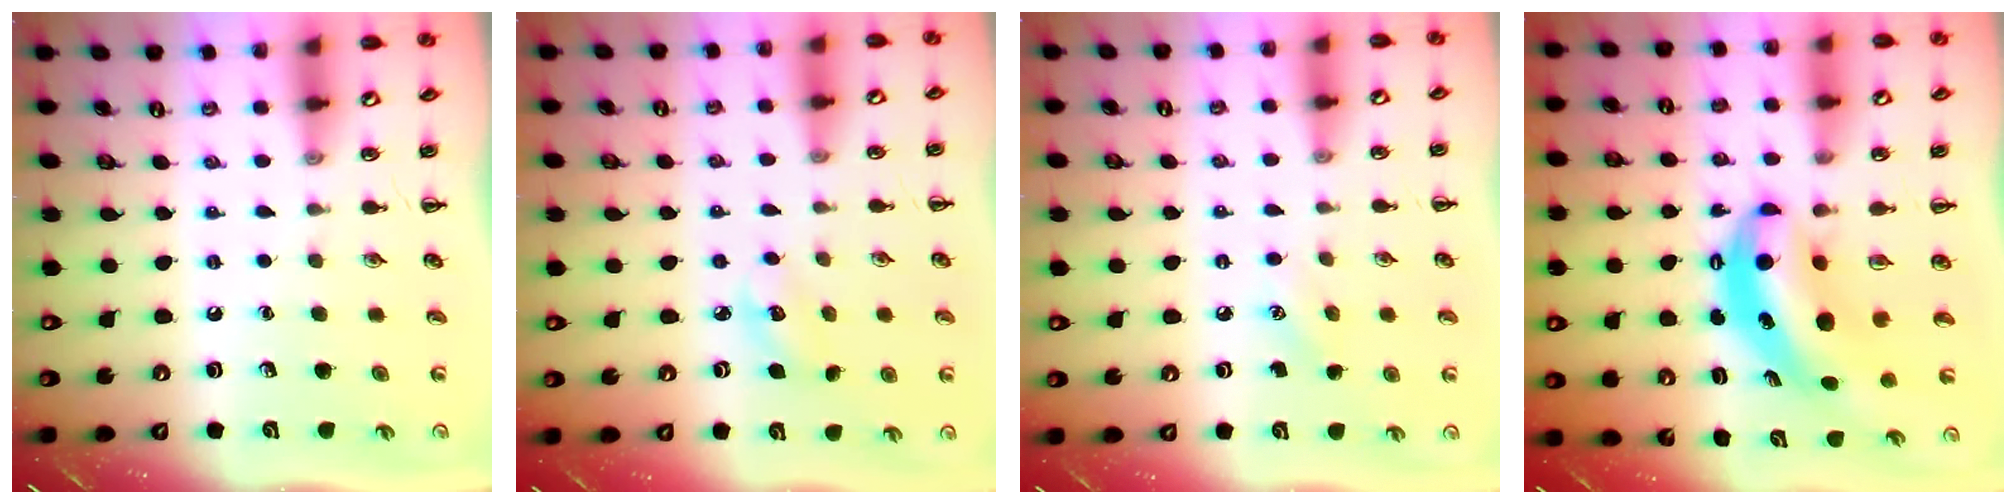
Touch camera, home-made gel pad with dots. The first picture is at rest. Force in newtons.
{"total": 3.8, "press": 3.7, "slide": 1.0}
{"total": 5.9, "press": 5.7, "slide": 1.5}
{"total": 8.0, "press": 7.8, "slide": 1.8}